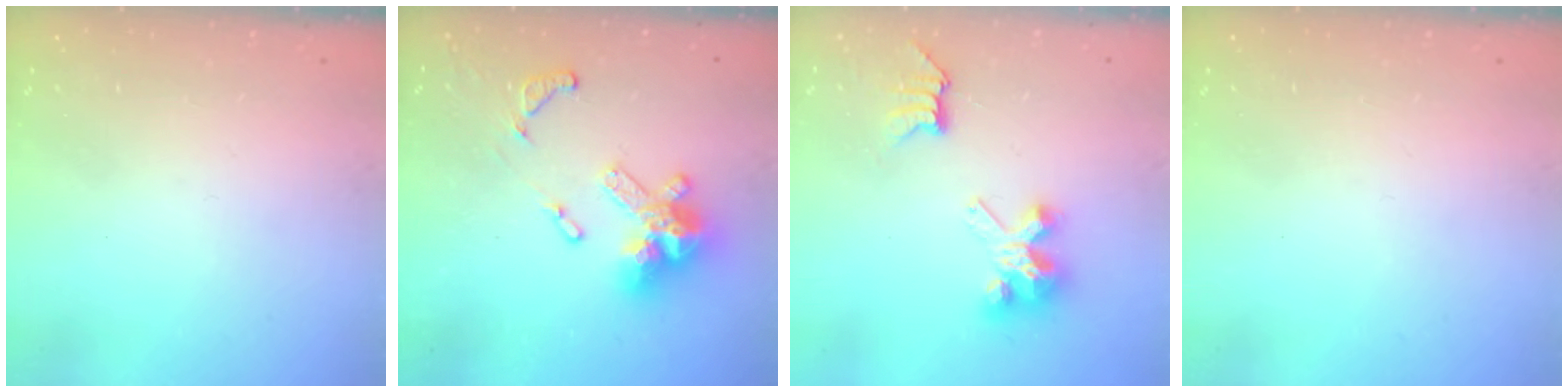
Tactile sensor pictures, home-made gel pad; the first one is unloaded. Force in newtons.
{"total": 15.5, "press": 15.4, "slide": 1.6}
{"total": 6.6, "press": 6.6, "slide": 0.1}
{"total": 0.0}